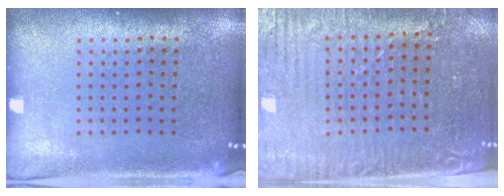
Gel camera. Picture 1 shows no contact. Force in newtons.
{"total": 3.8, "press": 3.4, "slide": 1.9}